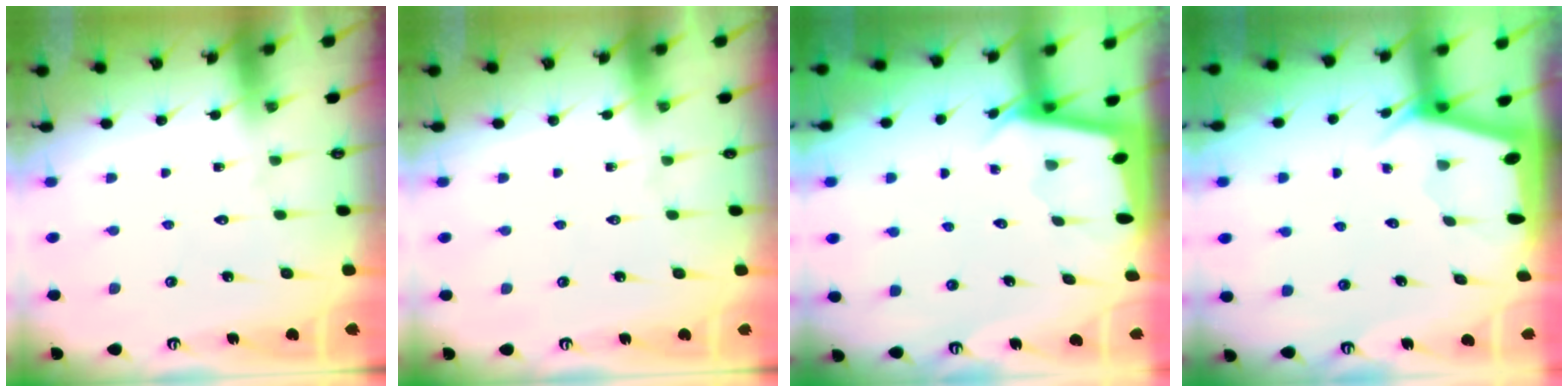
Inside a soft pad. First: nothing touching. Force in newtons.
{"total": 0.0}
{"total": 2.0, "press": 1.9, "slide": 0.2}
{"total": 2.9, "press": 2.9, "slide": 0.1}